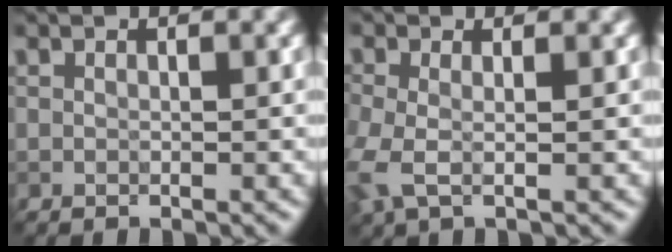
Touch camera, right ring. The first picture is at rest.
{"total": 2.1, "force": [-1.7, 0.1, 1.2], "torque": [-0.063, -0.013, -0.001]}